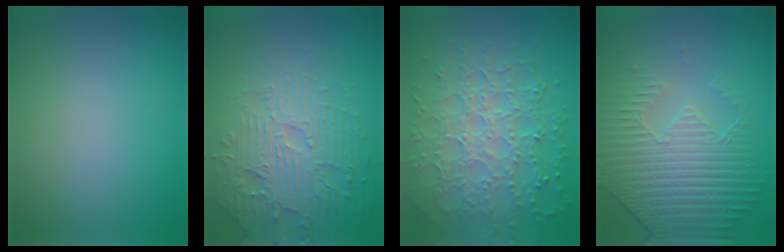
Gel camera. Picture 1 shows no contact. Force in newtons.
{"total": 5.4, "press": 4.7, "slide": 2.7}
{"total": 7.3, "press": 5.2, "slide": 5.0}
{"total": 4.4, "press": 4.3, "slide": 1.1}